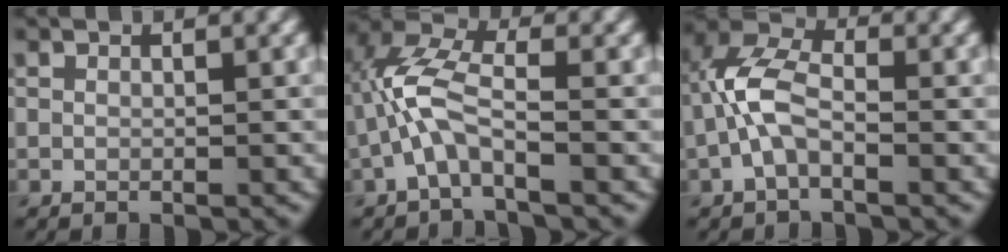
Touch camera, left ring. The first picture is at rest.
{"total": 4.4, "force": [-1.5, 1.4, 4.0], "torque": [-0.098, 0.018, -0.039]}
{"total": 4.6, "force": [-1.2, 2.2, 3.8], "torque": [-0.090, 0.017, -0.035]}